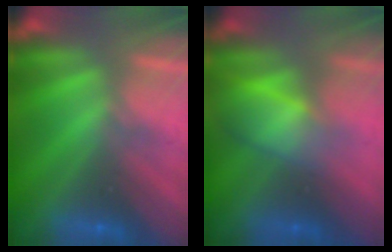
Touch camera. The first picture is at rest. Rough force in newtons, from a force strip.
{"total": 2.9}